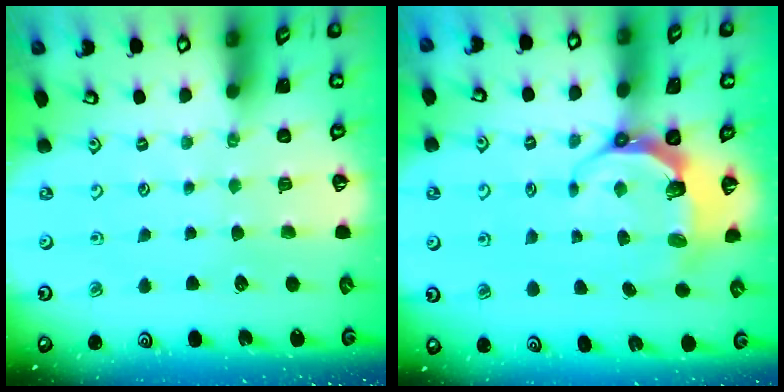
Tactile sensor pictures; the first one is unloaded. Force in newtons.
{"total": 7.3, "press": 6.5, "slide": 3.4}